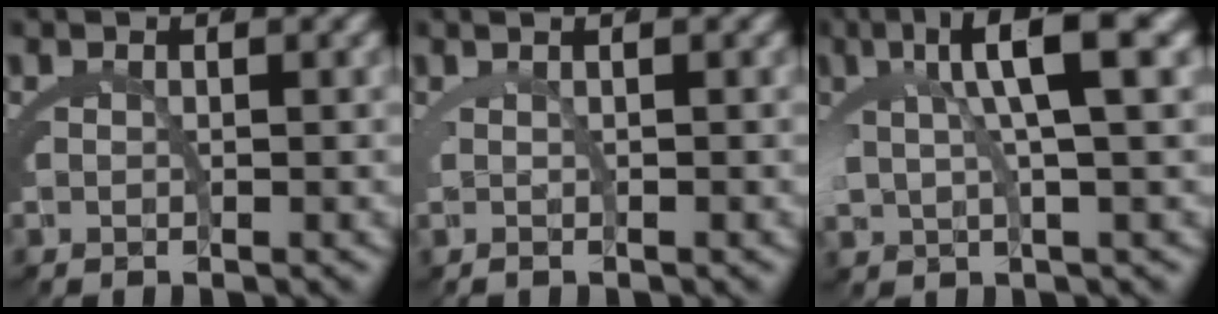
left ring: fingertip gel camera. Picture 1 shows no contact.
{"total": 0.6, "force": [0.2, 0.0, 0.6], "torque": [-0.006, 0.013, -0.002]}
{"total": 6.7, "force": [3.0, 1.6, 5.8], "torque": [-0.099, 0.021, 0.049]}